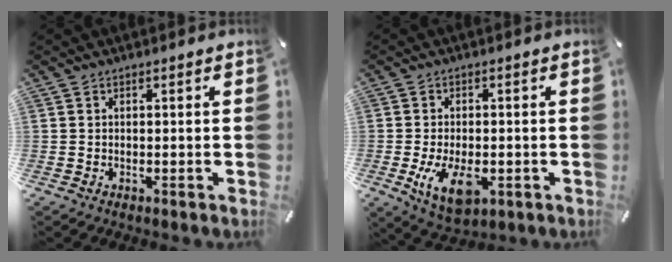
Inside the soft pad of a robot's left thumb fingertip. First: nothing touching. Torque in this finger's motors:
{"motor_torque": [-0.03, 1.40, 0.47, -0.17, 0.20]}